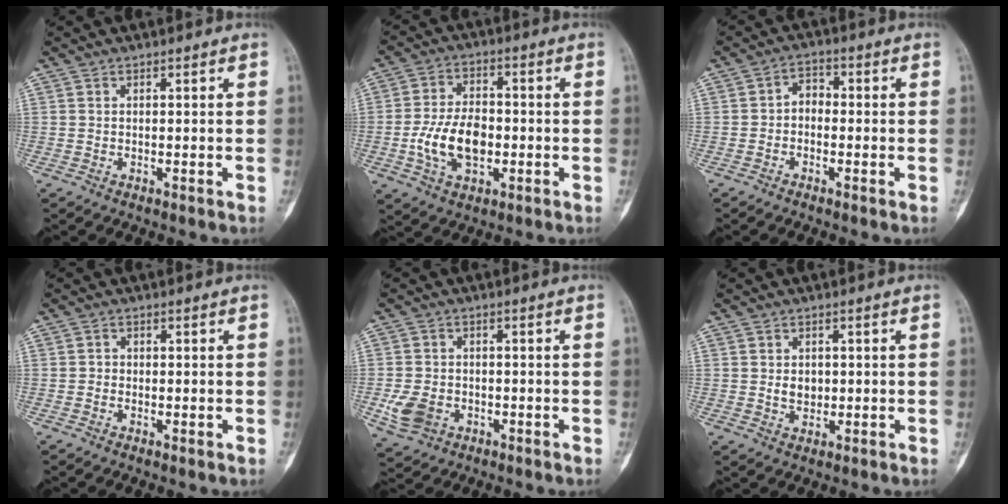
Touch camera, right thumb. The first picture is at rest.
{"total": 11.0, "force": [-2.1, 6.7, 8.5], "torque": [-0.147, 0.014, -0.037]}
{"total": 3.2, "force": [-0.7, 2.3, 2.1], "torque": [-0.018, 0.017, -0.028]}
{"total": 0.8, "force": [-0.2, 0.7, 0.4], "torque": [0.005, 0.003, -0.009]}
{"total": 6.2, "force": [-1.8, 4.8, 3.5], "torque": [-0.064, 0.007, -0.028]}
{"total": 3.0, "force": [0.1, 2.3, 1.8], "torque": [-0.017, 0.001, 0.005]}